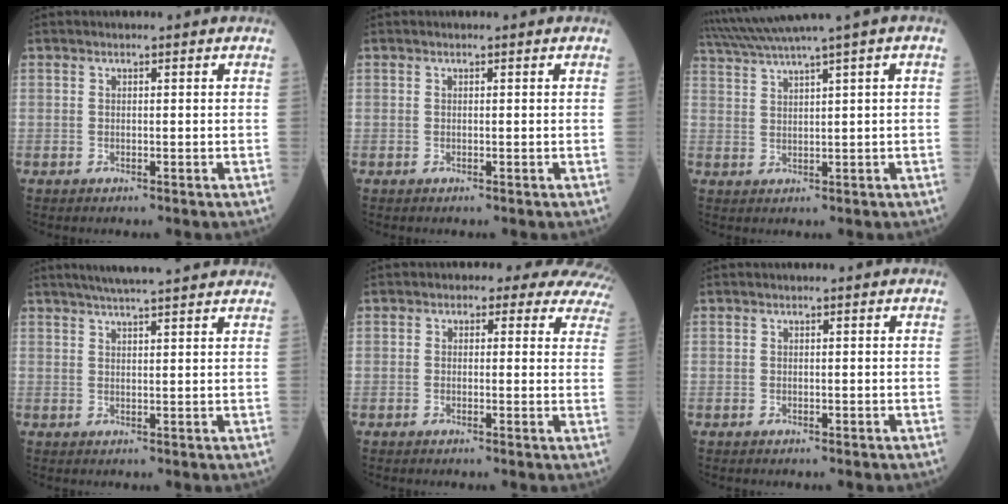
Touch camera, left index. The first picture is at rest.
{"total": 0.0}
{"total": 7.0, "force": [5.3, -2.0, 4.2], "torque": [-0.080, 0.021, 0.098]}
{"total": 12.5, "force": [10.9, 0.7, 6.2], "torque": [-0.095, 0.036, 0.138]}
{"total": 11.0, "force": [9.4, 4.7, 3.2], "torque": [-0.006, 0.011, 0.074]}
{"total": 0.0}